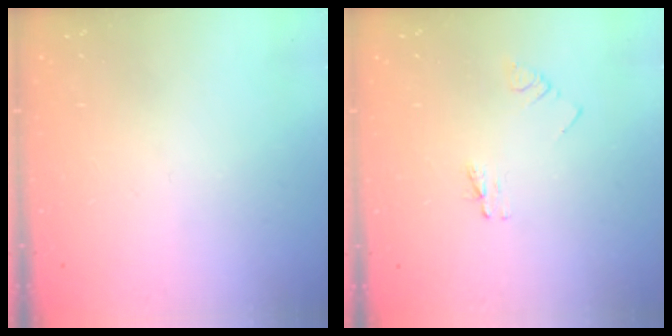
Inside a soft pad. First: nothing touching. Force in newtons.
{"total": 2.8, "press": 2.8, "slide": 0.3}